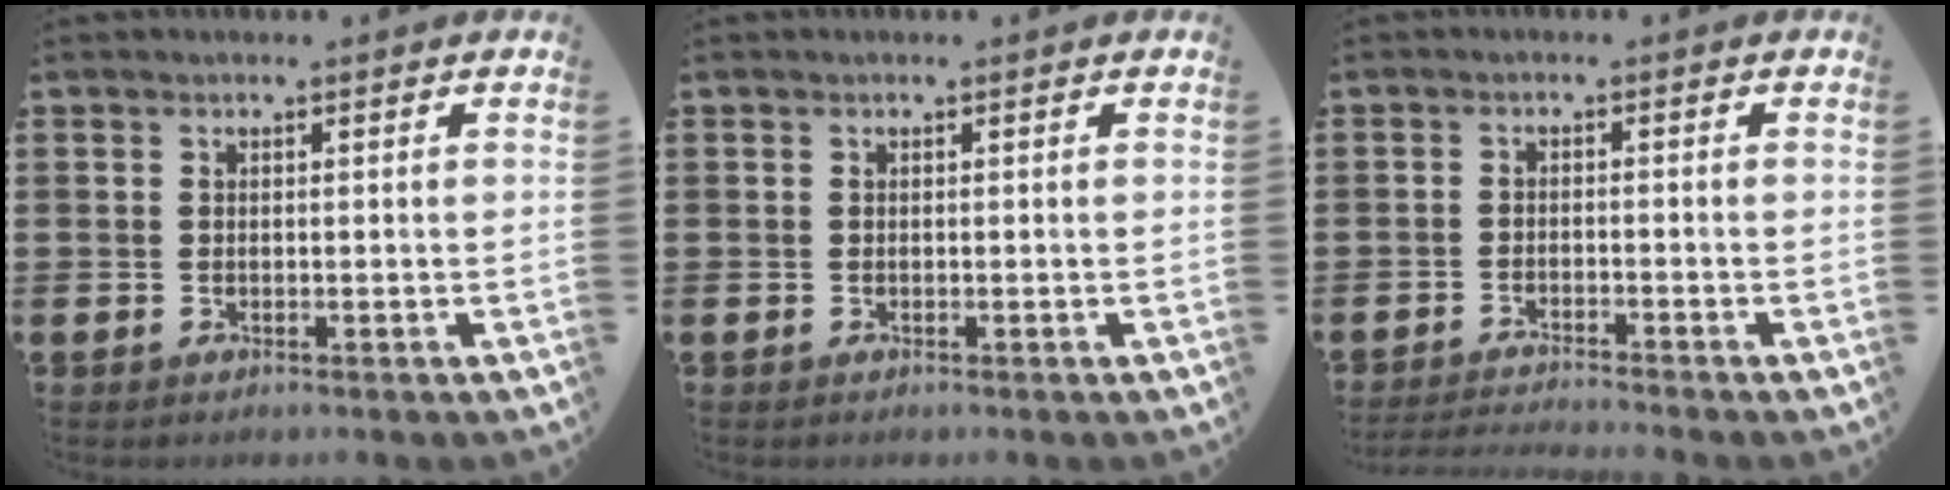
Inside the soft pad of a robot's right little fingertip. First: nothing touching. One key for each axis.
{"total": 0.0}
{"total": 1.8, "fx": -1.8, "fy": -0.3, "fz": 0.3, "tx": -0.004, "ty": 0.001, "tz": -0.036}